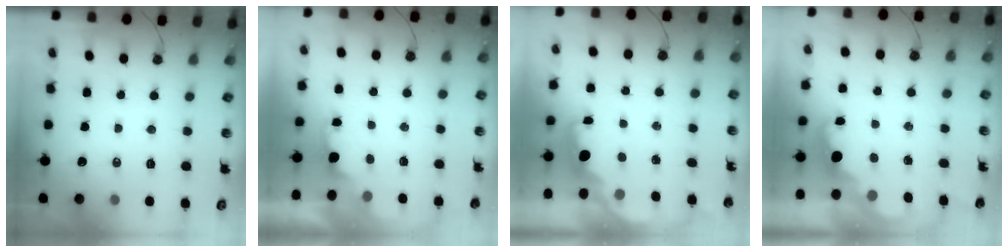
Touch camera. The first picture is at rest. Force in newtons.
{"total": 0.9, "press": 0.6, "slide": 0.8}
{"total": 1.9, "press": 1.8, "slide": 0.5}
{"total": 2.1, "press": 2.0, "slide": 0.6}